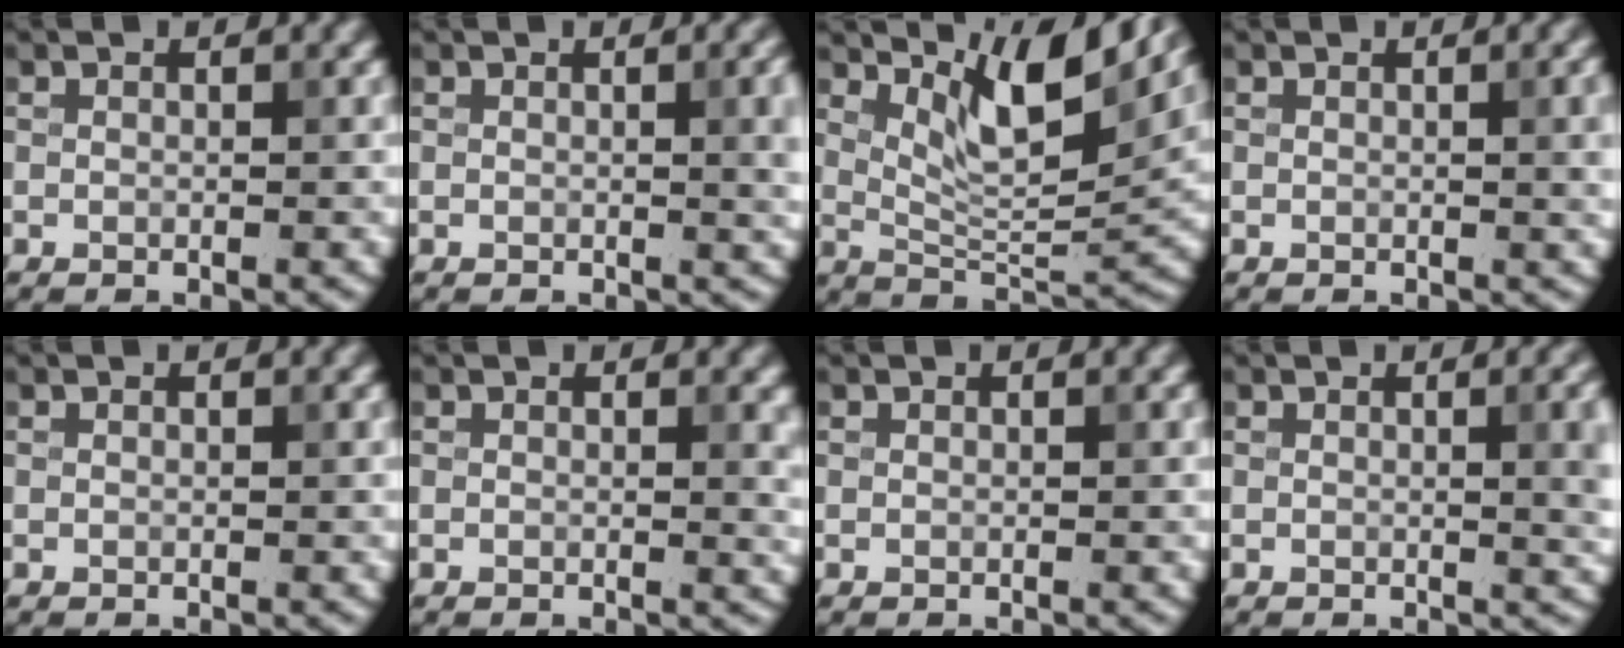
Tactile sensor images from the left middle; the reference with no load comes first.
{"total": 3.6, "force": [0.4, 1.2, 3.4], "torque": [-0.034, 0.007, 0.000]}
{"total": 7.5, "force": [4.5, 1.9, 5.7], "torque": [-0.098, -0.003, 0.080]}
{"total": 2.9, "force": [0.4, 0.9, 2.7], "torque": [-0.027, 0.005, 0.001]}
{"total": 0.0}
{"total": 1.6, "force": [0.4, 0.5, 1.4], "torque": [-0.010, 0.000, 0.001]}
{"total": 0.0}
{"total": 4.1, "force": [0.3, 1.4, 3.9], "torque": [-0.038, 0.007, 0.001]}